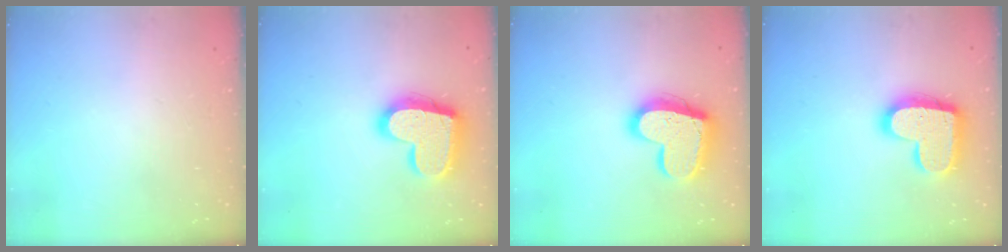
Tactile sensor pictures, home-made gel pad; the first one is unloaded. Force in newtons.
{"total": 19.1, "press": 19.0, "slide": 1.3}
{"total": 18.2, "press": 18.2, "slide": 1.6}
{"total": 19.3, "press": 19.3, "slide": 1.3}